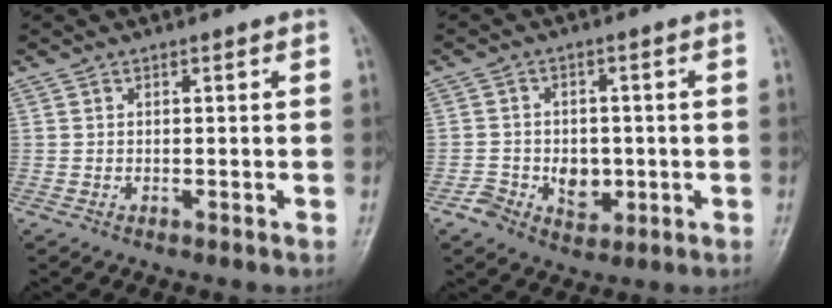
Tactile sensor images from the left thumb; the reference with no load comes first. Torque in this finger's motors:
{"motor_torque": [0.06, 0.34, 0.02, 0.04, 0.02]}